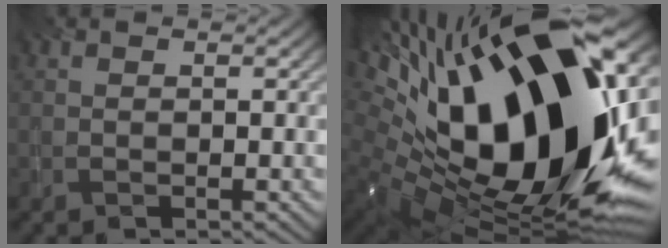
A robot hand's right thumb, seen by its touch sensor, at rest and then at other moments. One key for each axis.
{"total": 21.9, "fx": 2.8, "fy": 11.6, "fz": 18.4, "tx": -0.366, "ty": -0.016, "tz": 0.050}